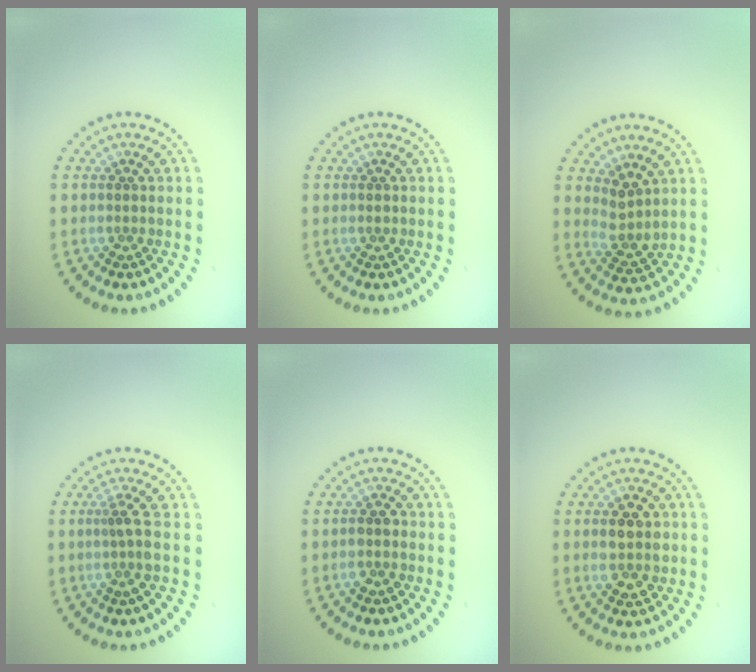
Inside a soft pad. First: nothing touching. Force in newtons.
{"total": 0.6, "press": 0.6, "slide": 0.1}
{"total": 2.6, "press": 2.0, "slide": 1.6}
{"total": 2.1, "press": 1.5, "slide": 1.4}
{"total": 1.6, "press": 1.4, "slide": 0.7}
{"total": 3.7, "press": 3.7, "slide": 0.1}